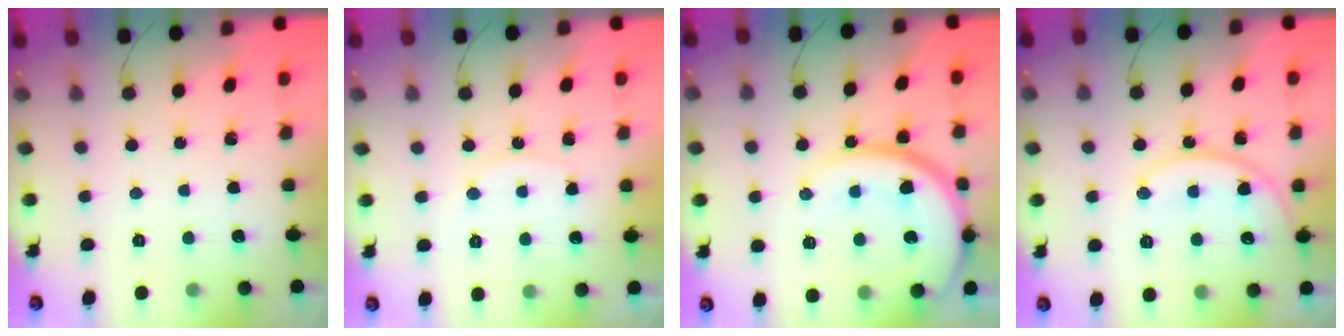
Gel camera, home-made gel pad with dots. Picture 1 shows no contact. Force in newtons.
{"total": 6.1, "press": 6.0, "slide": 0.4}
{"total": 17.0, "press": 16.9, "slide": 1.8}
{"total": 11.8, "press": 11.8, "slide": 0.8}